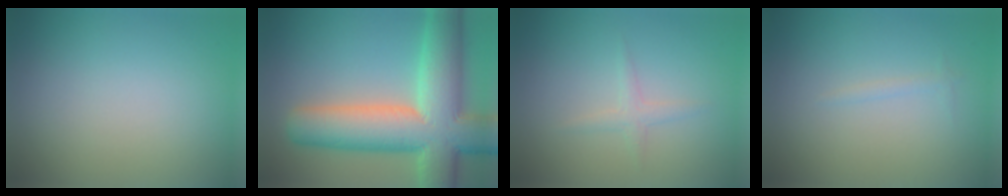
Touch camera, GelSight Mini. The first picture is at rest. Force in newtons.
{"total": 13.2, "press": 13.2, "slide": 1.2}
{"total": 1.2, "press": 1.2, "slide": 0.0}
{"total": 0.6, "press": 0.6, "slide": 0.0}